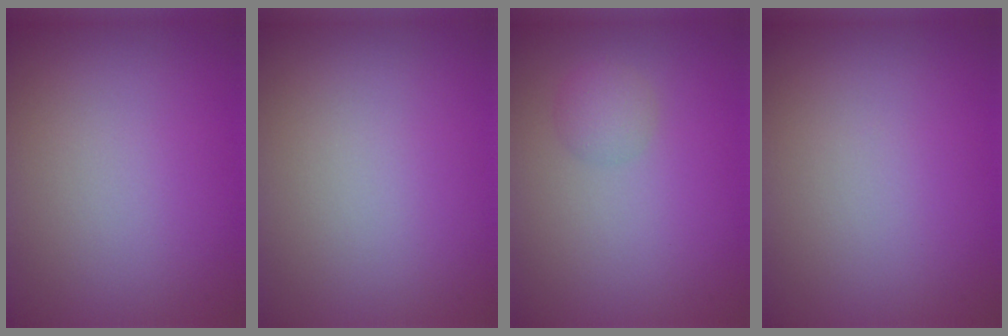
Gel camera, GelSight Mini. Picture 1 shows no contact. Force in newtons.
{"total": 0.0}
{"total": 1.5, "press": 1.5, "slide": 0.0}
{"total": 0.0}